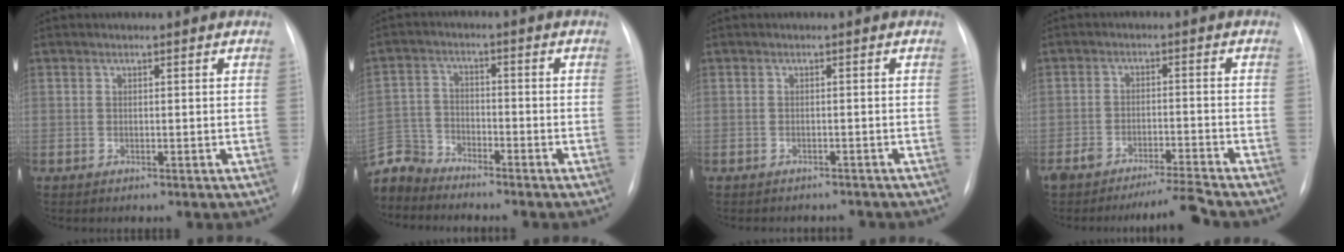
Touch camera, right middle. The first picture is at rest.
{"total": 7.8, "force": [-7.5, 2.1, -0.2], "torque": [-0.005, 0.005, -0.153]}
{"total": 3.9, "force": [-3.6, 1.6, 0.4], "torque": [0.000, 0.004, -0.040]}
{"total": 5.4, "force": [-5.0, -0.7, 2.0], "torque": [-0.033, -0.008, -0.087]}